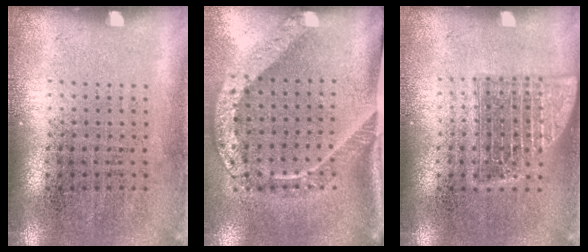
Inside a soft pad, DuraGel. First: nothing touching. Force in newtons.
{"total": 2.3, "press": 1.5, "slide": 1.7}
{"total": 2.1, "press": 2.0, "slide": 0.3}